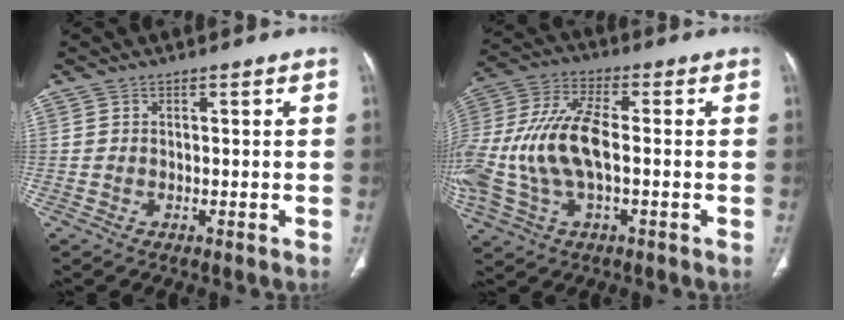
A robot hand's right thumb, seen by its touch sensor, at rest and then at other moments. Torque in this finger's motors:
{"motor_torque": [0.62, -0.06, 0.79, 0.80, 0.16]}